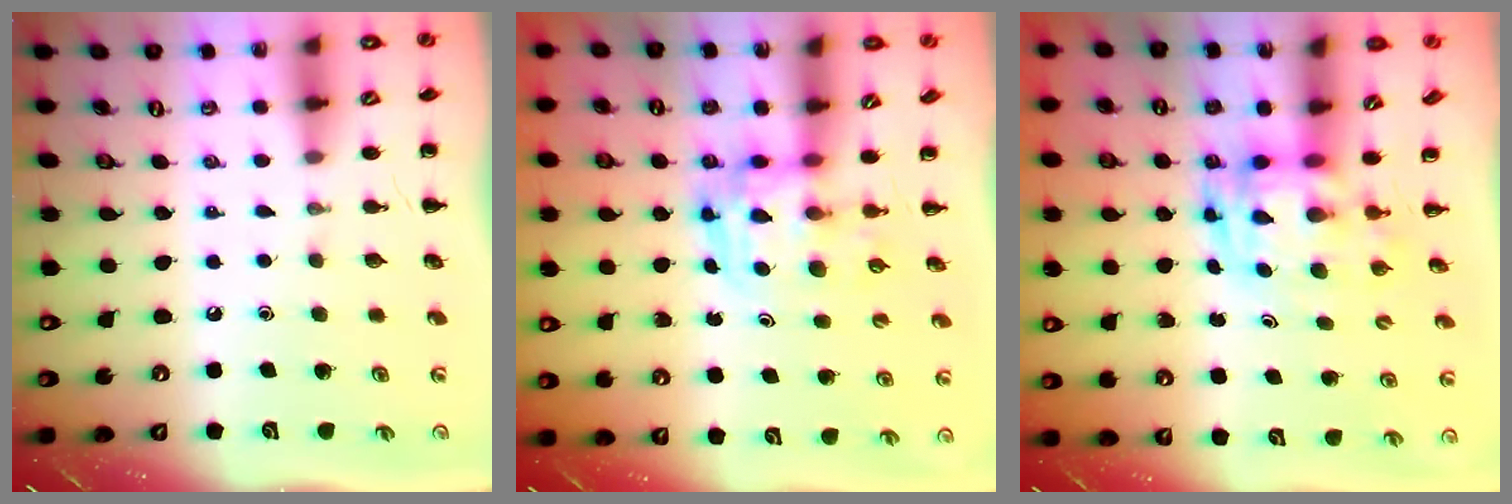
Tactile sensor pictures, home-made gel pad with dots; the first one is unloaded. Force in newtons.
{"total": 3.6, "press": 3.6, "slide": 0.6}
{"total": 3.2, "press": 3.1, "slide": 0.6}